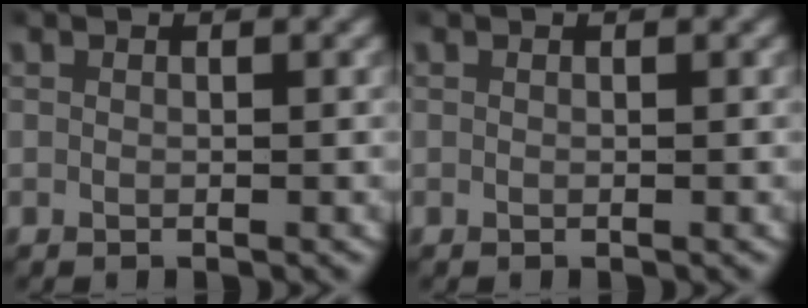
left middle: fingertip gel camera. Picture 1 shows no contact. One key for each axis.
{"total": 0.0}